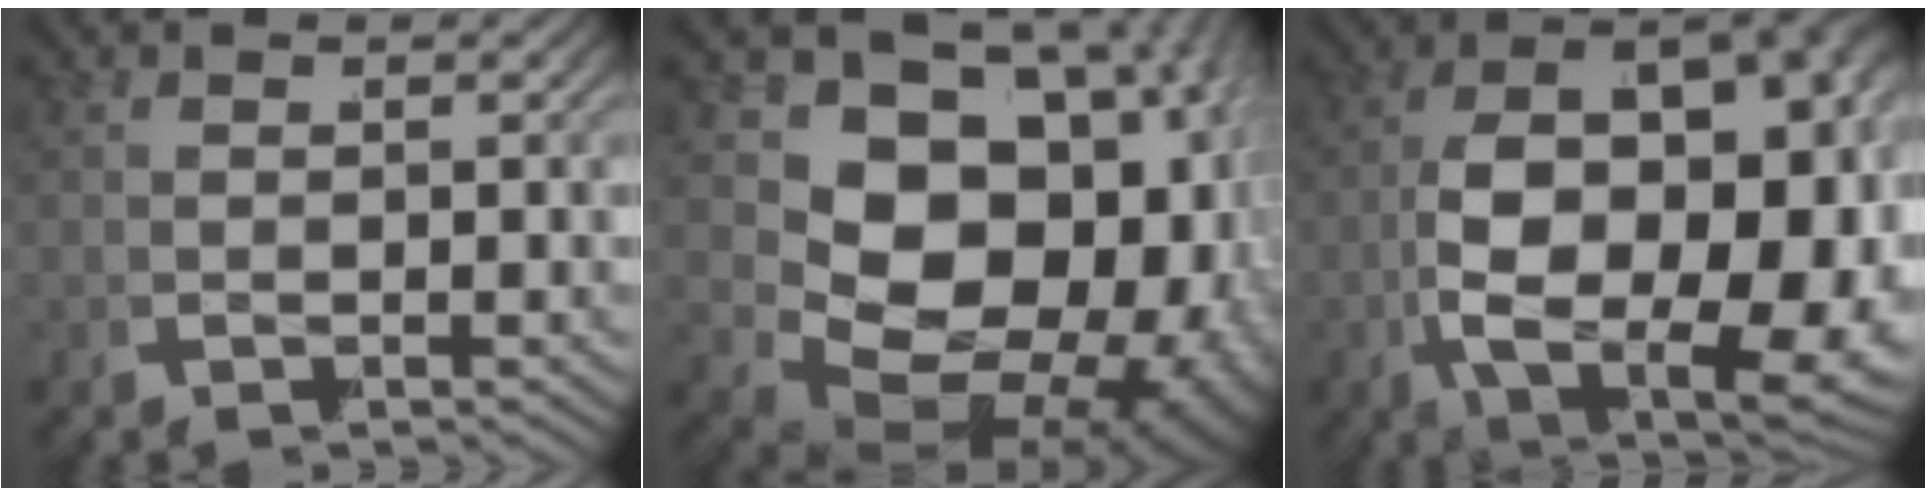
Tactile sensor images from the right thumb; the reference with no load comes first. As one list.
[{"total": 24.2, "force": [-1.4, 17.2, 17.0], "torque": [-0.308, -0.049, -0.001]}, {"total": 22.2, "force": [-3.0, 13.6, 17.3], "torque": [-0.313, -0.071, -0.018]}]